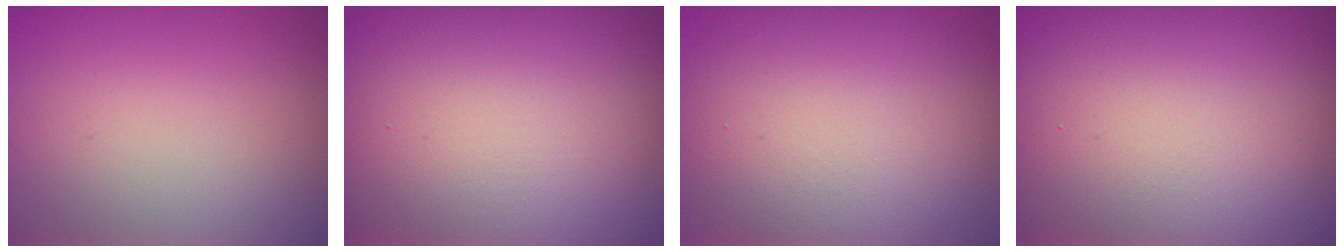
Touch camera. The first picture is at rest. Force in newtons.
{"total": 23.0, "press": 22.9, "slide": 1.0}
{"total": 11.4, "press": 11.4, "slide": 1.0}
{"total": 21.6, "press": 21.6, "slide": 0.7}